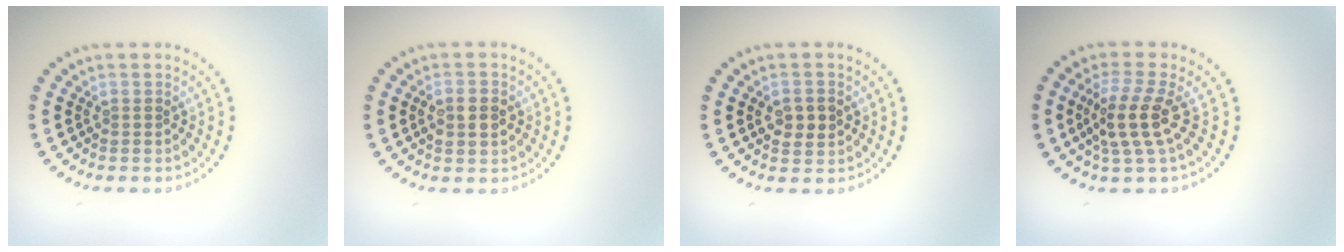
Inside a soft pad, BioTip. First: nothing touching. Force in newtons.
{"total": 2.4, "press": 2.4, "slide": 0.3}
{"total": 2.4, "press": 2.4, "slide": 0.2}
{"total": 3.6, "press": 3.0, "slide": 2.0}